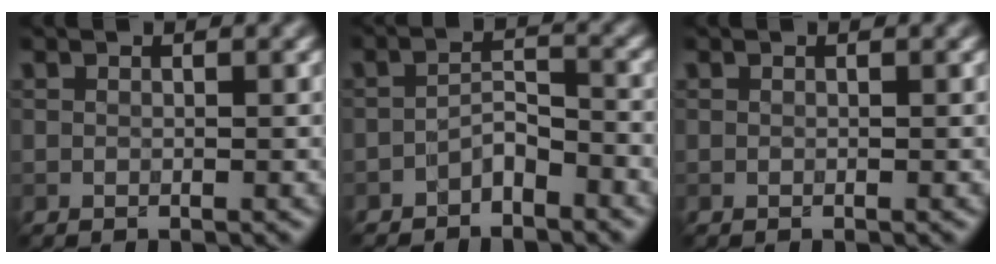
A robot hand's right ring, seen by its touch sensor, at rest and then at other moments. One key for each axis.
{"total": 2.5, "fx": -1.9, "fy": 0.8, "fz": 1.4, "tx": -0.026, "ty": 0.010, "tz": -0.039}
{"total": 0.0}